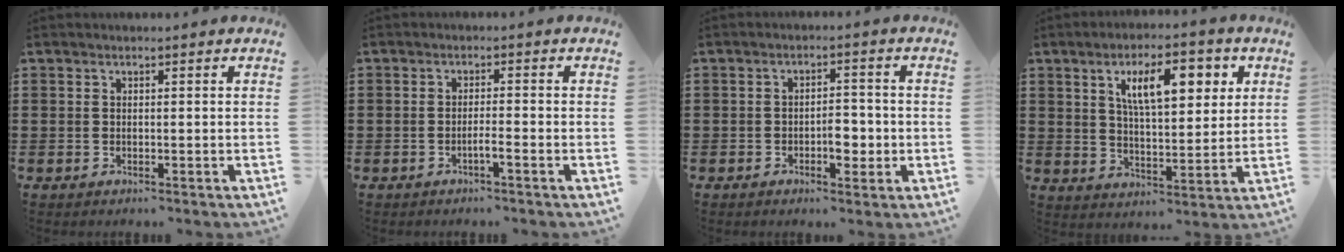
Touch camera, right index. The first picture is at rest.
{"total": 1.7, "force": [-1.1, -0.1, 1.4], "torque": [-0.024, -0.002, -0.020]}
{"total": 3.9, "force": [-1.2, 1.9, 3.2], "torque": [-0.049, 0.001, -0.023]}
{"total": 9.9, "force": [4.0, 3.7, 8.2], "torque": [-0.146, 0.006, 0.062]}